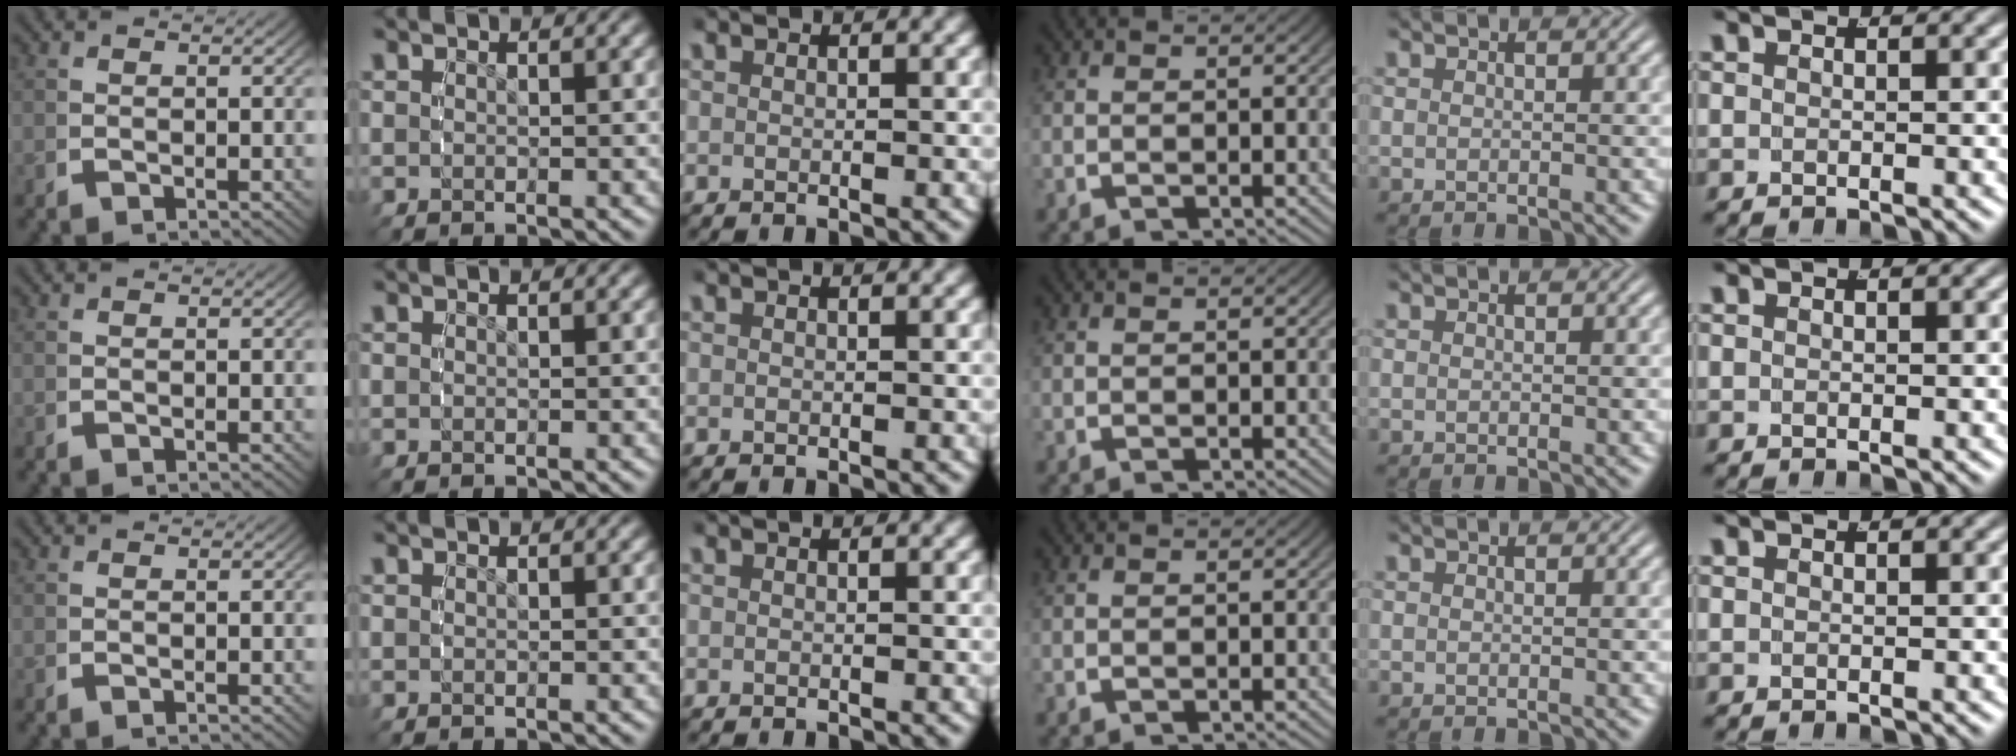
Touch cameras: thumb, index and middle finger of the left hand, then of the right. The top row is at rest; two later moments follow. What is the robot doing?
{"motion": "reach", "object": "backpack"}